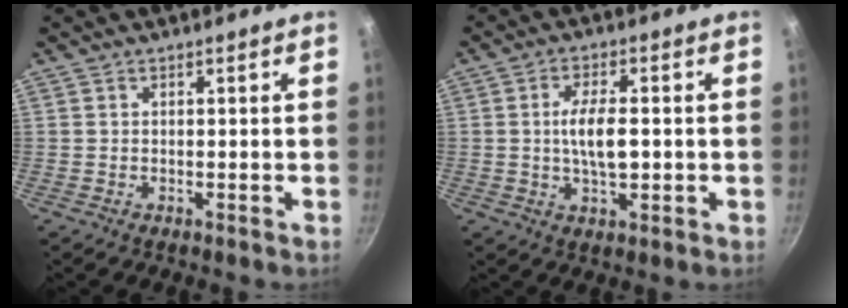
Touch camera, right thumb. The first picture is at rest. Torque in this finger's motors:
{"motor_torque": [1.49, 0.97, 1.73, -1.03, 0.61]}